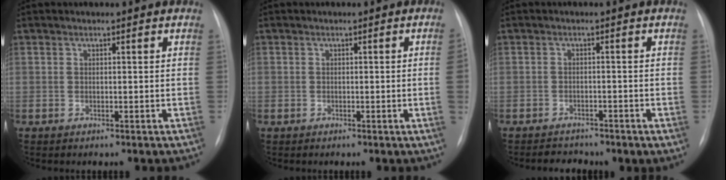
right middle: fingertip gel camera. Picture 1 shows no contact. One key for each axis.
{"total": 1.2, "fx": -0.2, "fy": -0.4, "fz": 1.1, "tx": -0.012, "ty": 0.002, "tz": -0.001}
{"total": 2.7, "fx": -2.3, "fy": 1.3, "fz": 0.7, "tx": -0.016, "ty": 0.000, "tz": -0.029}